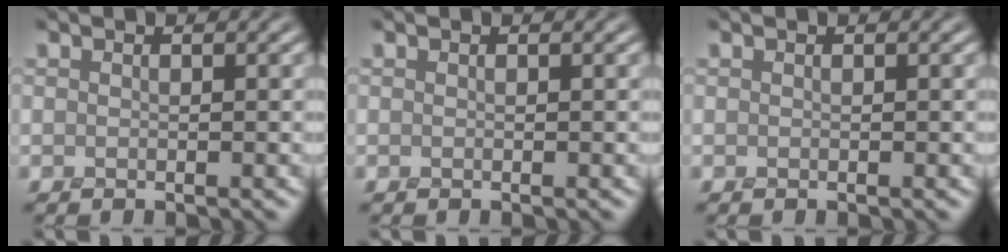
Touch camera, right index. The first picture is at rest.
{"total": 0.0}
{"total": 0.0}